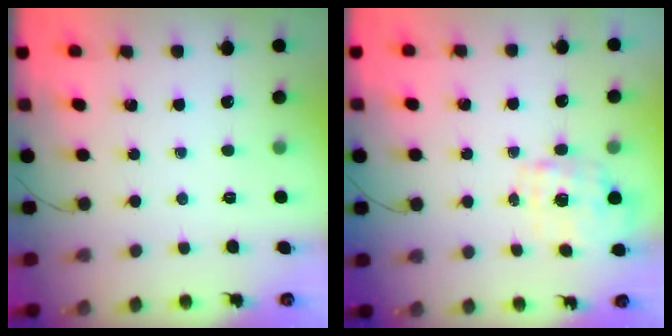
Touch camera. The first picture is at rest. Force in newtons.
{"total": 1.7, "press": 1.6, "slide": 0.6}